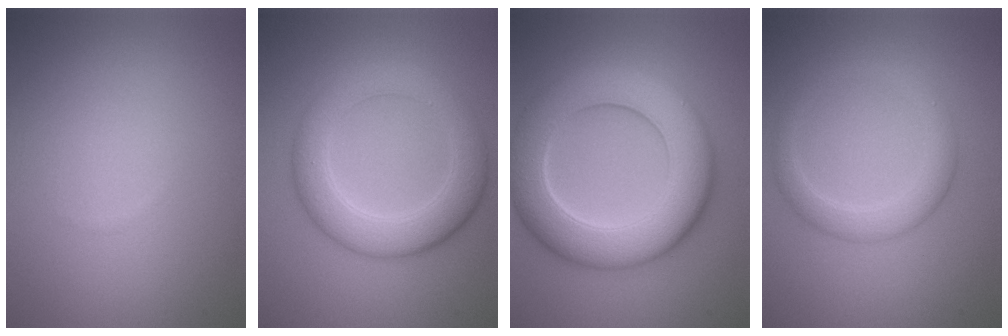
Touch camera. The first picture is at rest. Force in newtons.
{"total": 5.8, "press": 5.8, "slide": 0.4}
{"total": 9.8, "press": 9.8, "slide": 0.4}
{"total": 2.9, "press": 2.9, "slide": 0.2}